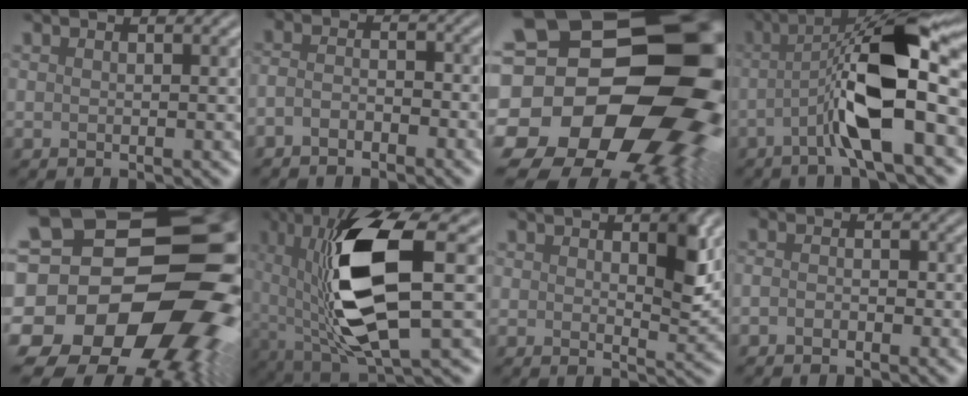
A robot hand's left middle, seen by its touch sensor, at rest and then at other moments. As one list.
[{"total": 2.7, "force": [-2.7, -0.5, -0.5], "torque": [-0.023, -0.013, -0.023]}, {"total": 22.0, "force": [-3.3, 17.8, 12.6], "torque": [-0.257, -0.045, -0.048]}, {"total": 9.1, "force": [-2.5, 1.0, 8.7], "torque": [-0.166, 0.009, -0.021]}, {"total": 19.3, "force": [-4.4, 14.3, 12.2], "torque": [-0.253, -0.033, -0.031]}, {"total": 9.8, "force": [0.1, 3.1, 9.3], "torque": [-0.215, -0.024, 0.046]}, {"total": 1.5, "force": [0.3, -0.4, 1.4], "torque": [-0.039, -0.015, 0.037]}, {"total": 2.2, "force": [-2.0, -0.7, -0.8], "torque": [-0.016, -0.012, -0.006]}]